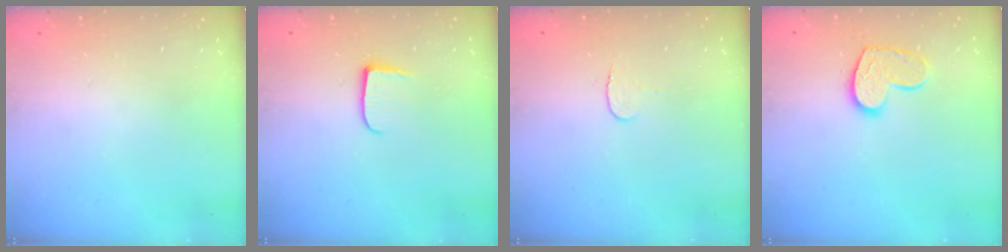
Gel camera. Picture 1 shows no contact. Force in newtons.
{"total": 6.2, "press": 6.1, "slide": 0.7}
{"total": 3.3, "press": 3.3, "slide": 0.3}
{"total": 11.7, "press": 11.7, "slide": 0.8}